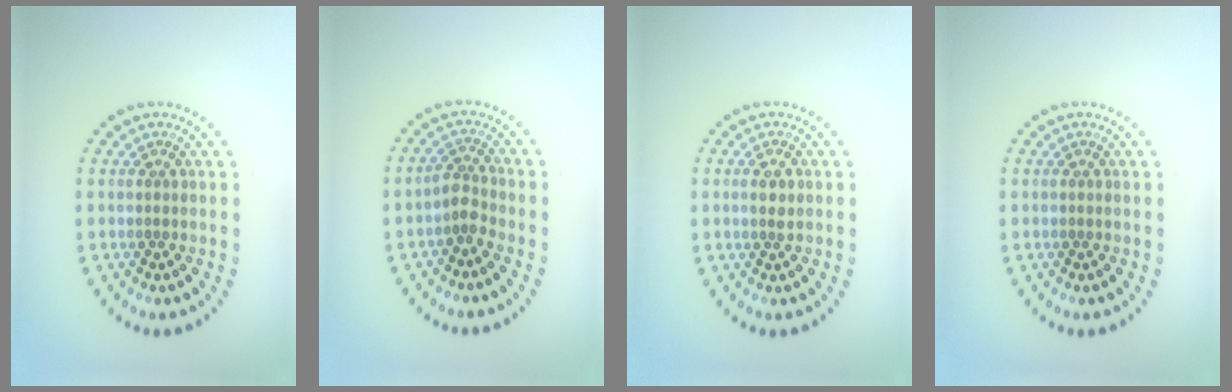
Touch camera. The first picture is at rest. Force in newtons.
{"total": 1.8, "press": 1.4, "slide": 1.2}
{"total": 1.0, "press": 1.0, "slide": 0.1}
{"total": 0.0}